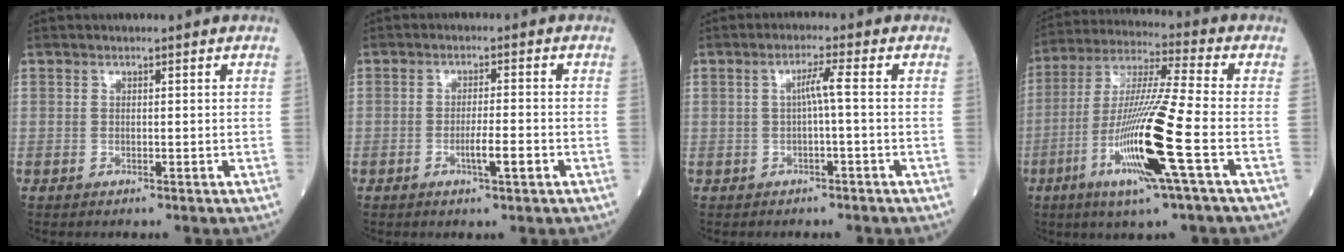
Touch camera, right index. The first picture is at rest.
{"total": 3.8, "force": [-1.5, 0.1, 3.5], "torque": [-0.058, -0.002, -0.024]}
{"total": 2.7, "force": [-0.2, -0.4, 2.6], "torque": [-0.045, 0.006, -0.002]}
{"total": 16.3, "force": [-5.6, -0.6, 15.2], "torque": [-0.310, -0.019, -0.109]}